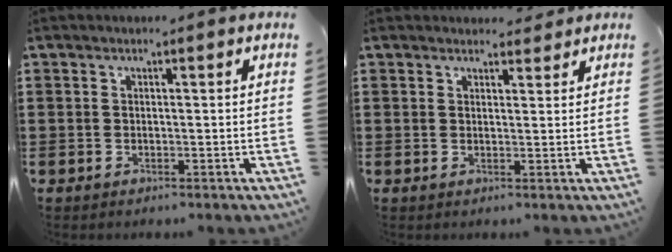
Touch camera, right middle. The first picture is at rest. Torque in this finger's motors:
{"motor_torque": [-0.01, -0.11, 0.02, 0.00]}